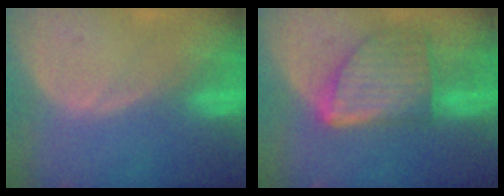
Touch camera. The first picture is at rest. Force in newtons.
{"total": 9.1, "press": 9.1, "slide": 0.6}